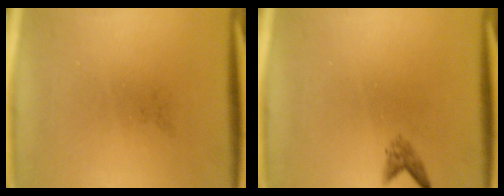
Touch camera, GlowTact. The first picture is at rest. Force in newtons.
{"total": 1.3}